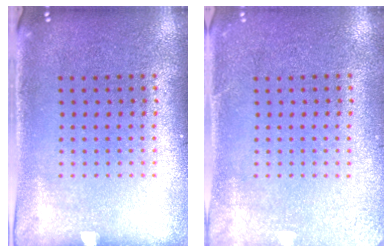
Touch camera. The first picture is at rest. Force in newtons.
{"total": 2.4, "press": 2.4, "slide": 0.3}